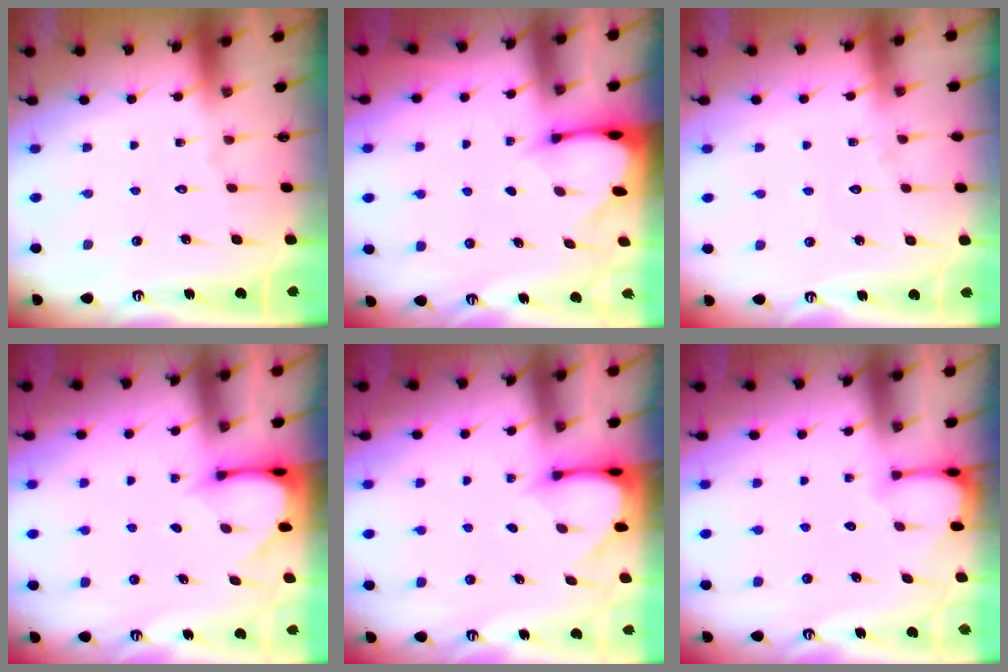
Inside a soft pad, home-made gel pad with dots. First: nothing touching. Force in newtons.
{"total": 2.3, "press": 2.3, "slide": 0.1}
{"total": 2.3, "press": 2.3, "slide": 0.2}
{"total": 3.0, "press": 3.0, "slide": 0.4}
{"total": 3.0, "press": 3.0, "slide": 0.4}
{"total": 2.6, "press": 2.5, "slide": 0.4}